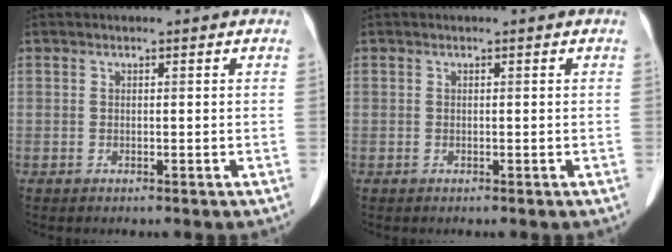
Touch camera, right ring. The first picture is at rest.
{"total": 0.0}